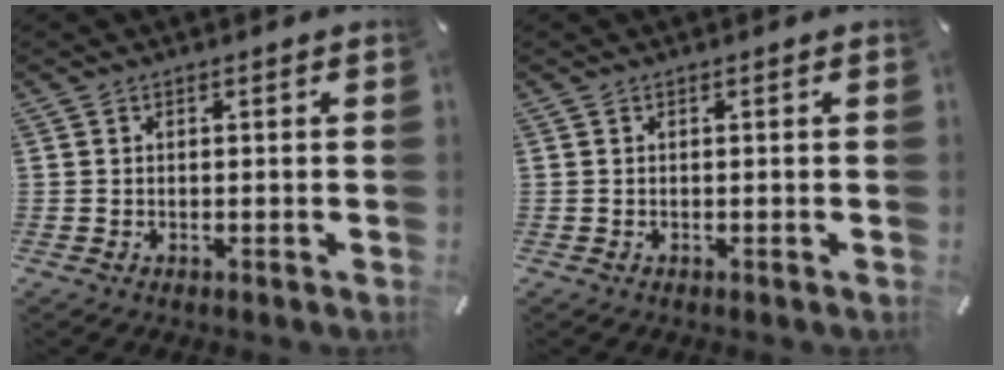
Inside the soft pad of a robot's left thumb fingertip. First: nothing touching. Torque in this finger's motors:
{"motor_torque": [0.00, 0.00, 0.00, 0.00, 0.00]}